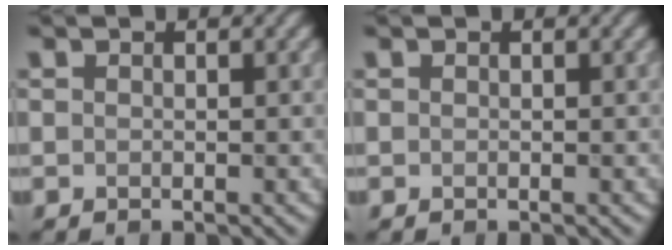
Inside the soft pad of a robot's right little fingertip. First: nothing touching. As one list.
[{"total": 0.0}]